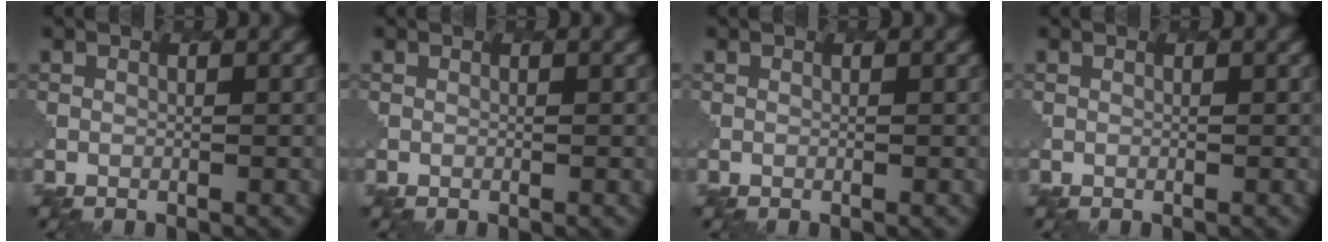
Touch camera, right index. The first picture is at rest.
{"total": 0.0}
{"total": 0.0}
{"total": 0.0}